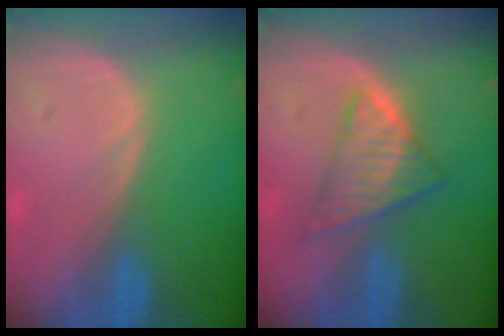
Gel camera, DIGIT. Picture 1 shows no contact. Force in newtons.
{"total": 6.2, "press": 5.7, "slide": 2.5}